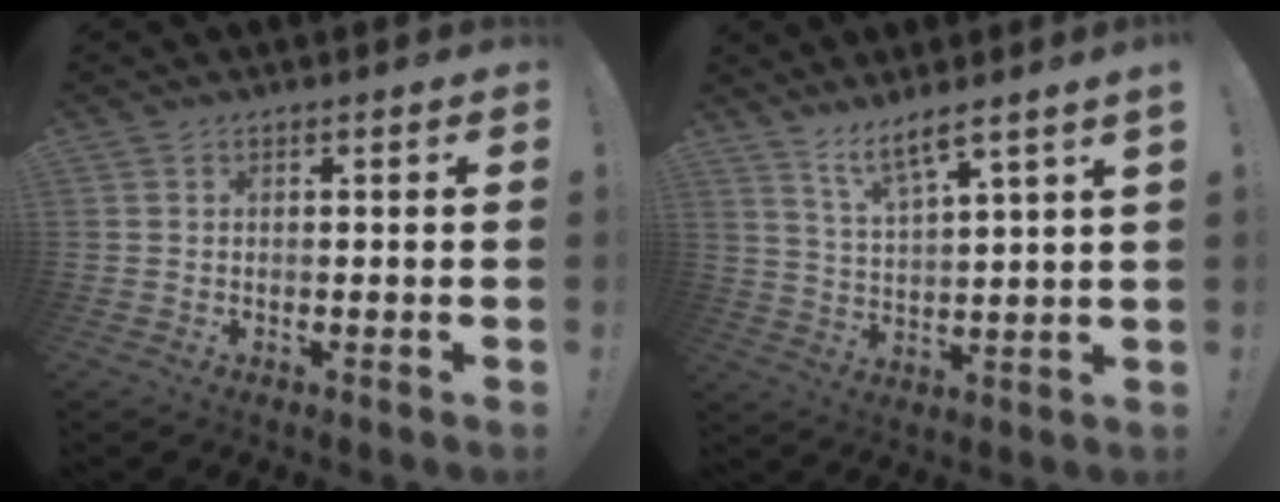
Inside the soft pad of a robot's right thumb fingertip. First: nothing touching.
{"total": 7.1, "force": [5.8, 0.0, 4.1], "torque": [-0.064, -0.039, 0.096]}